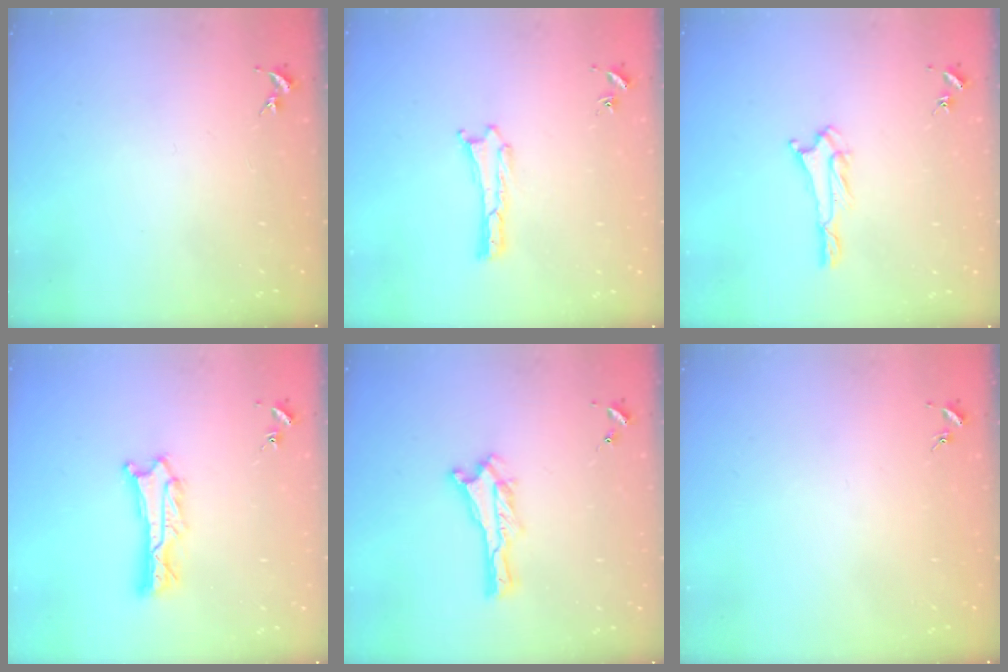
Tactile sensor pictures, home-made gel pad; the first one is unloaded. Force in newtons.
{"total": 0.0}
{"total": 1.7, "press": 1.7, "slide": 0.2}
{"total": 2.2, "press": 2.2, "slide": 0.2}
{"total": 0.0}
{"total": 0.0}